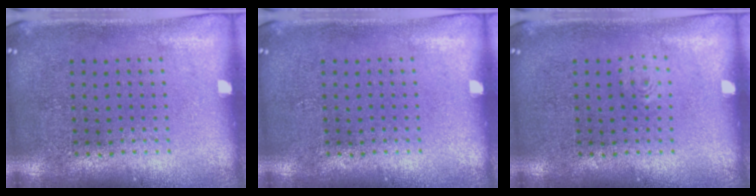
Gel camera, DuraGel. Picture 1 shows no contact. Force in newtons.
{"total": 0.0}
{"total": 0.6, "press": 0.6, "slide": 0.2}